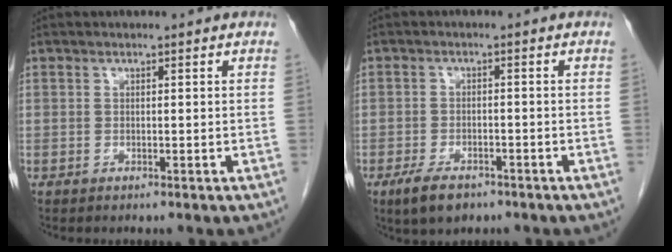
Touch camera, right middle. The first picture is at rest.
{"total": 5.2, "force": [-3.5, 2.4, 3.0], "torque": [-0.061, -0.005, -0.053]}